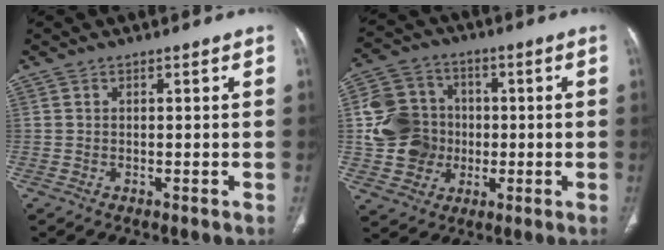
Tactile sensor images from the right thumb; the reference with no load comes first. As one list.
[{"total": 13.8, "force": [-0.5, 12.3, 6.4], "torque": [-0.102, 0.019, -0.006]}]